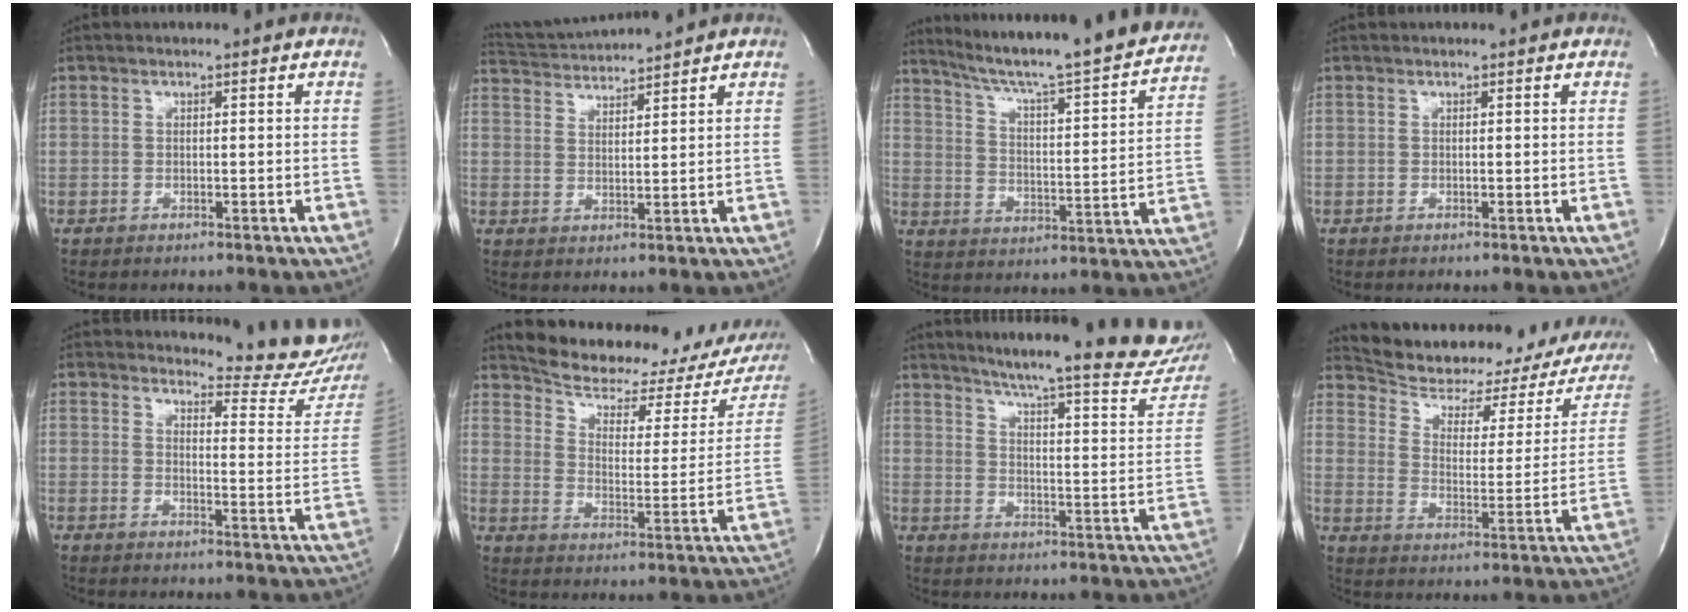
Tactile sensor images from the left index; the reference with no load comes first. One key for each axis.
{"total": 7.4, "fx": 7.2, "fy": -1.2, "fz": 1.1, "tx": -0.032, "ty": 0.013, "tz": 0.129}
{"total": 24.5, "fx": 22.1, "fy": 0.4, "fz": 10.7, "tx": -0.171, "ty": -0.047, "tz": 0.299}
{"total": 0.0}
{"total": 14.7, "fx": 14.2, "fy": 2.9, "fz": 2.3, "tx": -0.002, "ty": -0.086, "tz": 0.136}
{"total": 20.8, "fx": 18.6, "fy": 5.2, "fz": 7.5, "tx": -0.101, "ty": -0.034, "tz": 0.239}
{"total": 26.9, "fx": 23.5, "fy": 2.7, "fz": 13.0, "tx": -0.193, "ty": -0.073, "tz": 0.284}
{"total": 21.9, "fx": 18.7, "fy": 6.1, "fz": 9.7, "tx": -0.135, "ty": -0.012, "tz": 0.244}